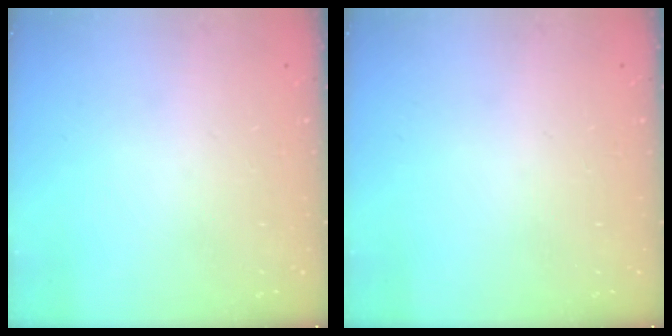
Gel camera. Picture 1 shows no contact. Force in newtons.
{"total": 0.0}